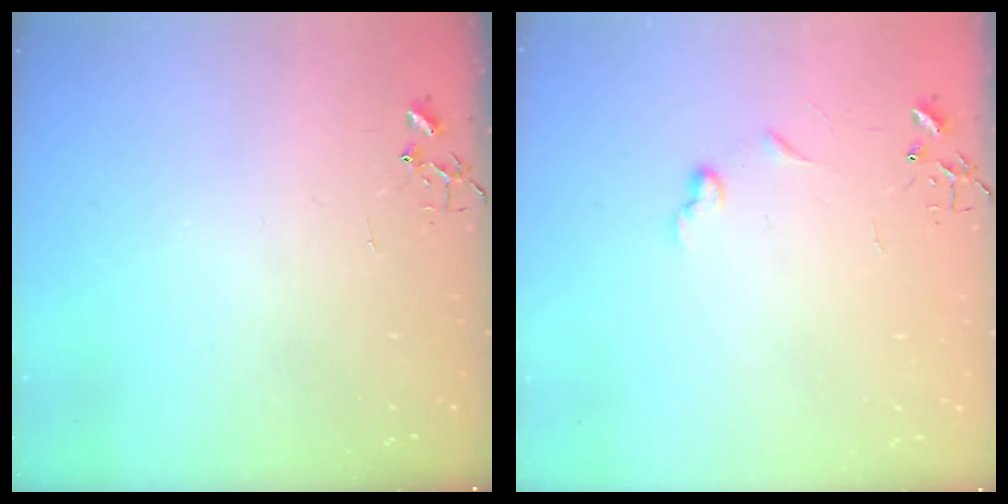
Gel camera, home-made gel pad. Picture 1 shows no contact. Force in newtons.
{"total": 5.7, "press": 5.6, "slide": 0.8}